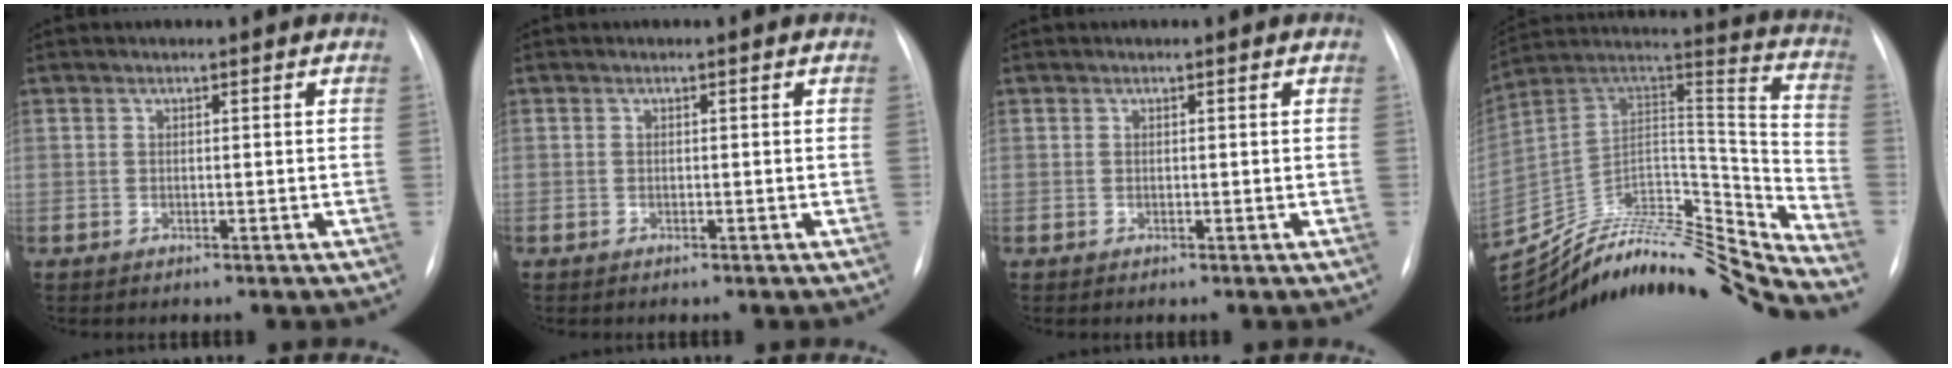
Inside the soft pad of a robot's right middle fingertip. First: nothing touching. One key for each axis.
{"total": 0.0}
{"total": 0.0}
{"total": 29.3, "fx": -27.9, "fy": 1.5, "fz": 9.0, "tx": -0.139, "ty": 0.016, "tz": -0.433}